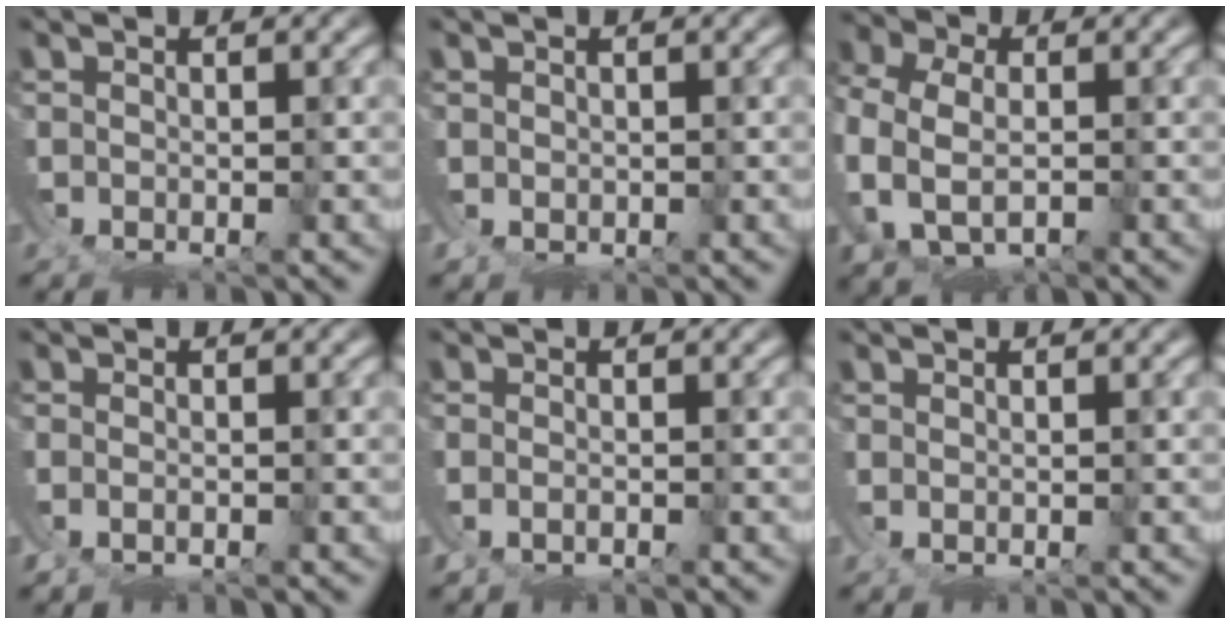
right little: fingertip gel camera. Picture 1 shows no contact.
{"total": 1.2, "force": [1.0, -0.4, -0.4], "torque": [0.002, -0.005, 0.021]}
{"total": 6.2, "force": [0.1, 5.2, 3.3], "torque": [-0.122, -0.029, 0.010]}
{"total": 1.0, "force": [-0.1, 0.7, 0.7], "torque": [-0.021, -0.007, 0.001]}
{"total": 1.2, "force": [-0.4, 0.9, 0.7], "torque": [-0.022, -0.009, -0.002]}
{"total": 1.2, "force": [1.0, -0.6, -0.2], "torque": [0.004, 0.001, 0.016]}